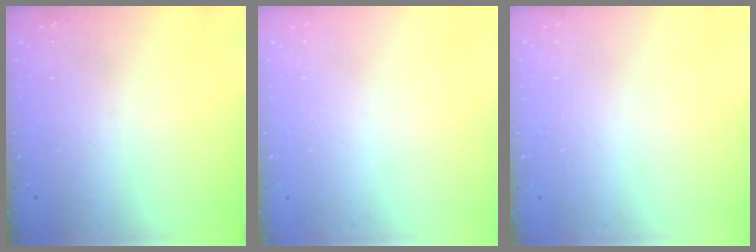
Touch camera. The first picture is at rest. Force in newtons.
{"total": 0.0}
{"total": 0.0}